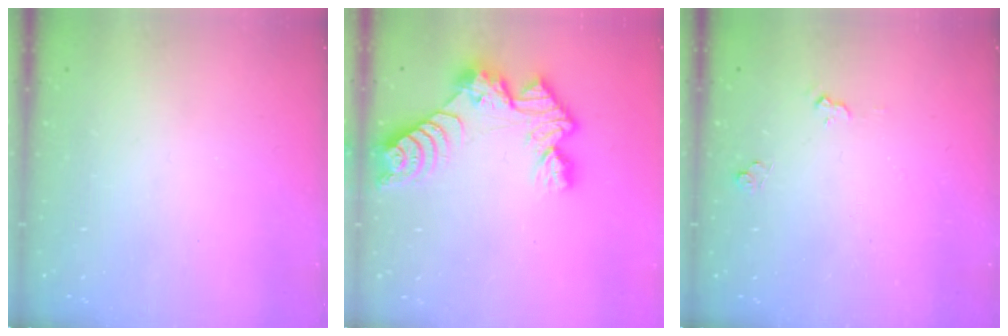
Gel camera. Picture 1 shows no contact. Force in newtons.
{"total": 10.3, "press": 10.3, "slide": 1.0}
{"total": 4.7, "press": 4.7, "slide": 0.5}